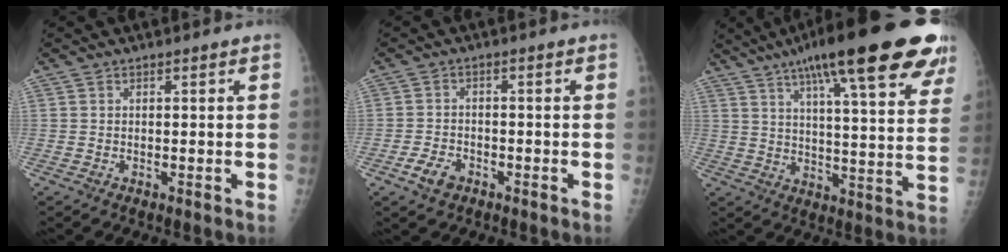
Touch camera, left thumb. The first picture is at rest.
{"total": 4.0, "force": [-2.3, 2.5, 2.1], "torque": [-0.037, 0.011, -0.039]}
{"total": 28.0, "force": [17.3, 5.9, 21.2], "torque": [-0.289, -0.022, 0.237]}